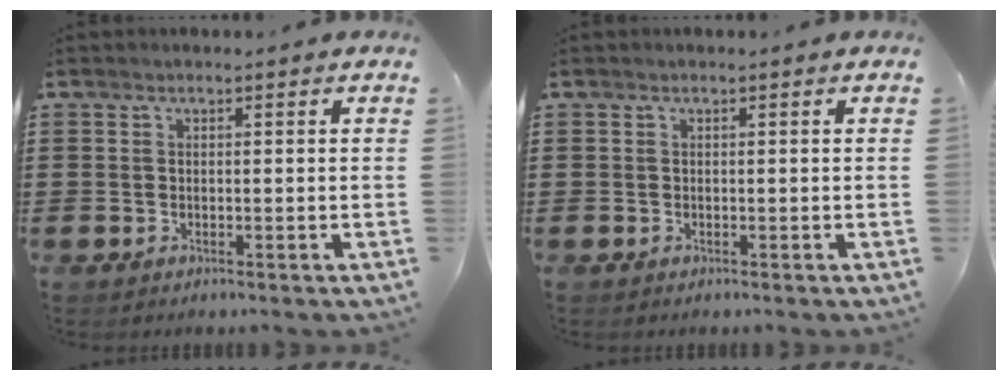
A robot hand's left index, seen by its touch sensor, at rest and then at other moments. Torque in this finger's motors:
{"motor_torque": [0.00, 0.00, 0.00, 0.00]}